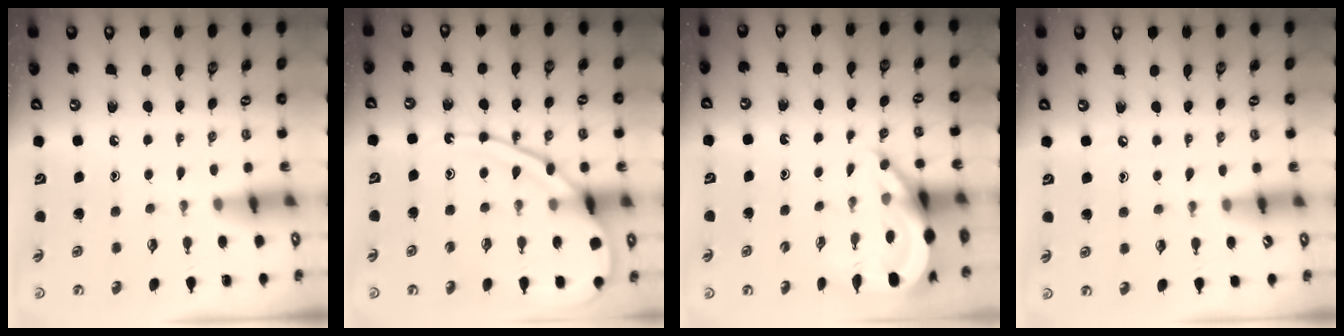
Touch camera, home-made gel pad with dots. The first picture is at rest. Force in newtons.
{"total": 13.8, "press": 13.7, "slide": 1.3}
{"total": 7.1, "press": 7.1, "slide": 0.7}
{"total": 2.6, "press": 2.6, "slide": 0.4}